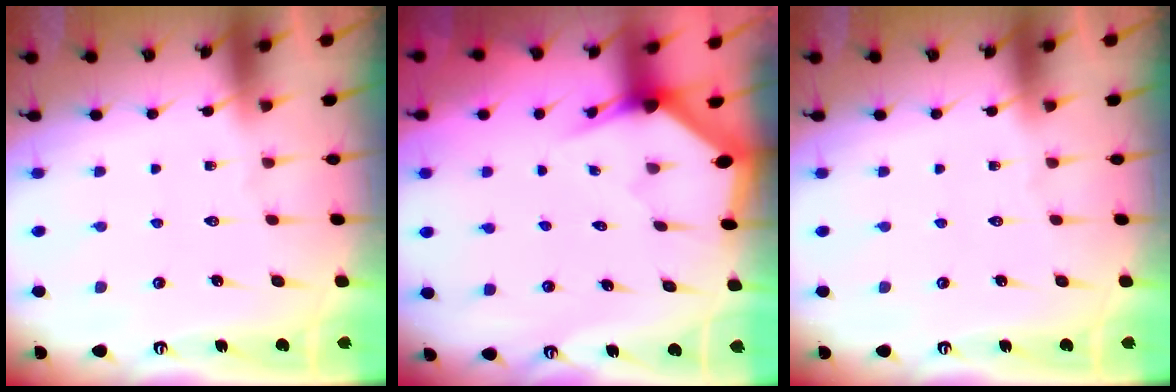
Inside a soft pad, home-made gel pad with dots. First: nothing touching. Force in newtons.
{"total": 2.8, "press": 2.8, "slide": 0.1}
{"total": 0.0}